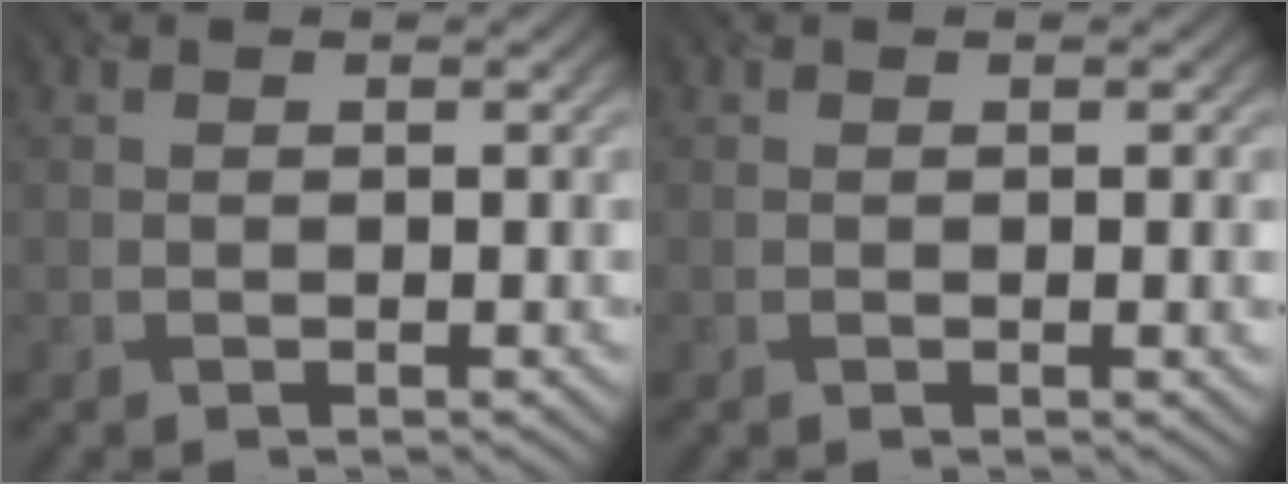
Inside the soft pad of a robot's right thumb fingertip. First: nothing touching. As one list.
[{"total": 1.3, "force": [0.0, 0.4, 1.3], "torque": [-0.016, -0.001, 0.000]}]